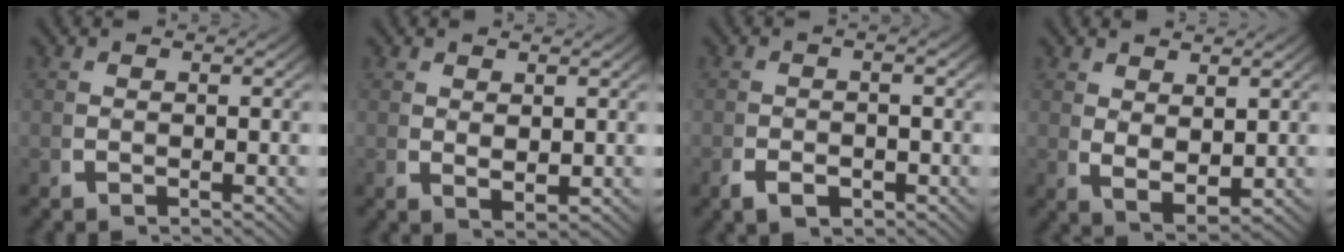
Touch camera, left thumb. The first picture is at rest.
{"total": 1.4, "force": [1.0, 0.6, 0.8], "torque": [-0.016, -0.010, 0.028]}
{"total": 2.3, "force": [-1.2, 1.3, 1.5], "torque": [-0.028, -0.010, -0.016]}
{"total": 3.4, "force": [1.0, 2.1, 2.5], "torque": [-0.054, -0.023, 0.036]}